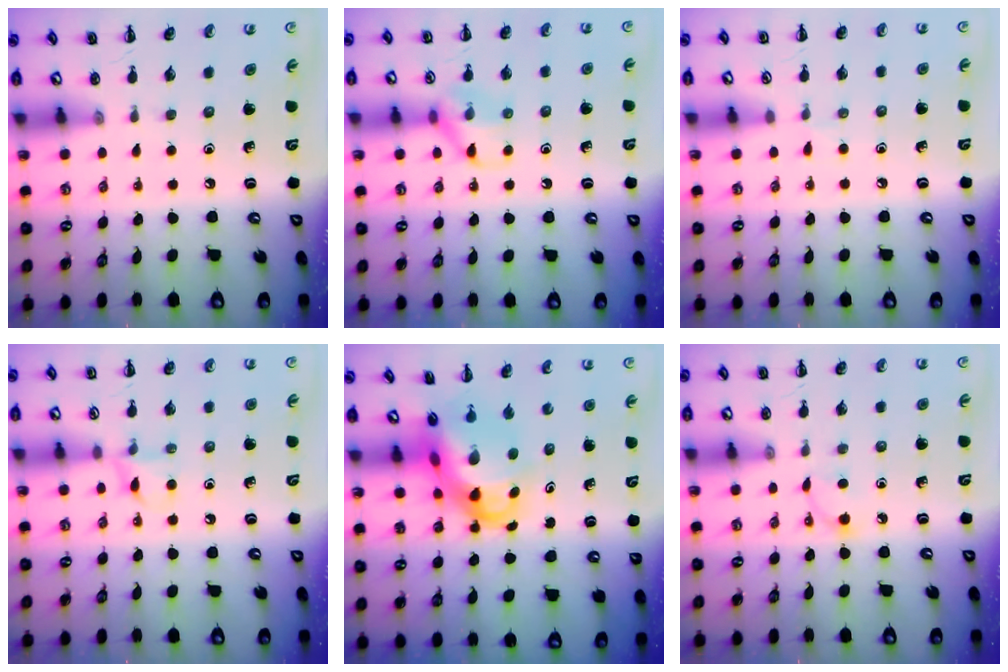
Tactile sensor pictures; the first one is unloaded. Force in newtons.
{"total": 9.3, "press": 9.2, "slide": 0.8}
{"total": 3.9, "press": 3.7, "slide": 1.3}
{"total": 7.2, "press": 7.0, "slide": 1.8}
{"total": 5.7, "press": 5.5, "slide": 1.5}
{"total": 2.8, "press": 2.7, "slide": 0.9}